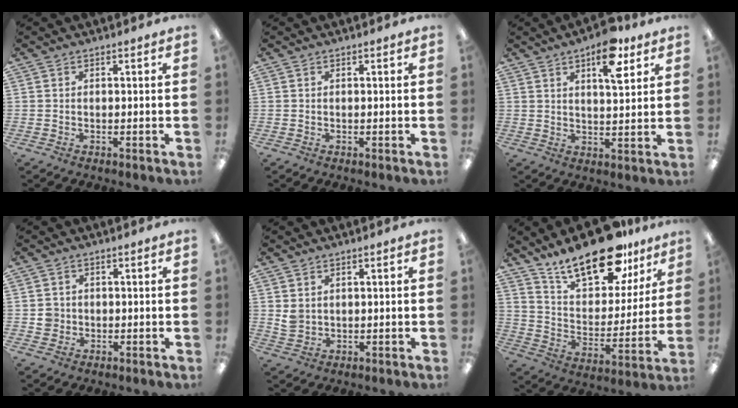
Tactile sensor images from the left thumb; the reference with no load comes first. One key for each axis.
{"total": 0.0}
{"total": 10.9, "fx": 6.5, "fy": 4.2, "fz": 7.7, "tx": -0.099, "ty": -0.032, "tz": 0.104}
{"total": 2.9, "fx": -0.2, "fy": 2.8, "fz": 0.4, "tx": -0.003, "ty": 0.001, "tz": -0.006}
{"total": 3.1, "fx": 1.3, "fy": 2.4, "fz": 1.3, "tx": -0.028, "ty": 0.002, "tz": 0.026}
{"total": 21.4, "fx": 15.9, "fy": 9.1, "fz": 11.0, "tx": -0.178, "ty": -0.097, "tz": 0.277}